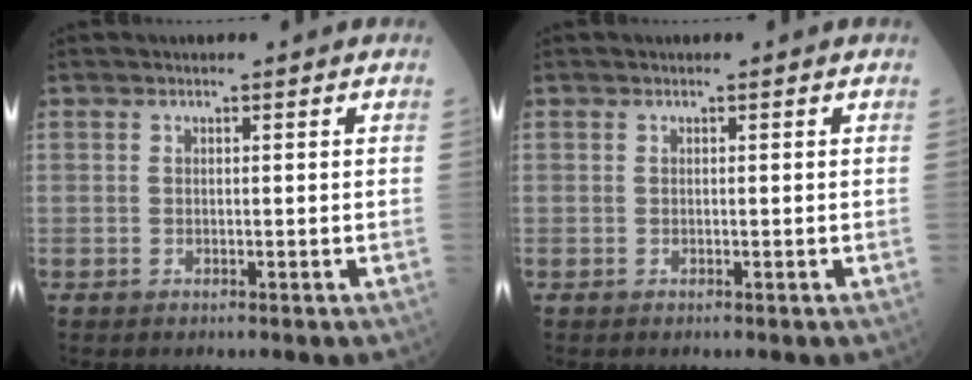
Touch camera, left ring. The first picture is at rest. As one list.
[{"total": 0.0}]